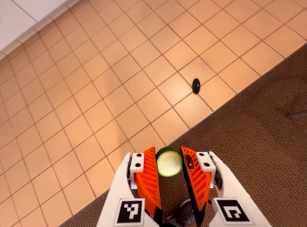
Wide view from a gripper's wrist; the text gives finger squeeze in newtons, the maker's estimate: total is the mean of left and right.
{"total": 8.5, "left": 8.7, "right": 8.3}